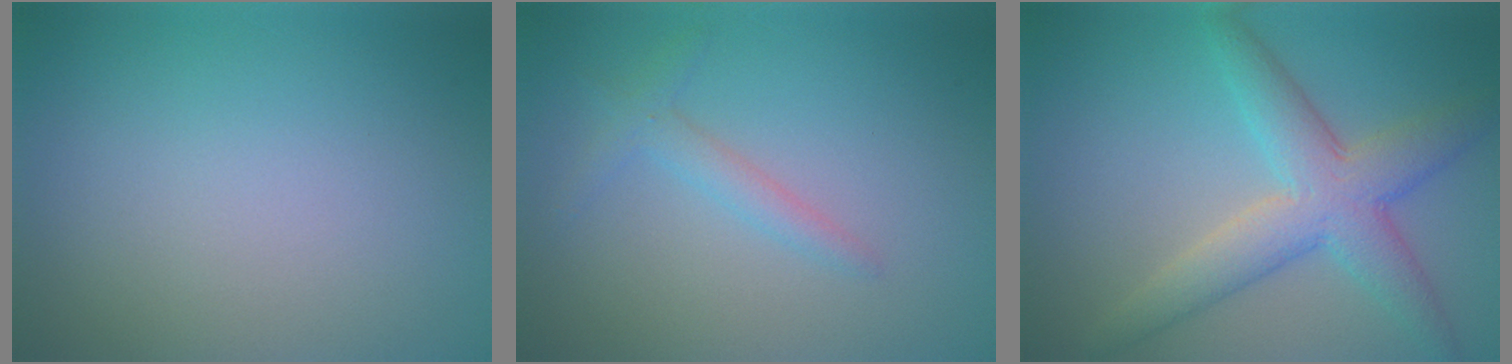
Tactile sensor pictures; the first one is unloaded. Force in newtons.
{"total": 1.7, "press": 1.7, "slide": 0.1}
{"total": 5.8, "press": 5.8, "slide": 0.4}